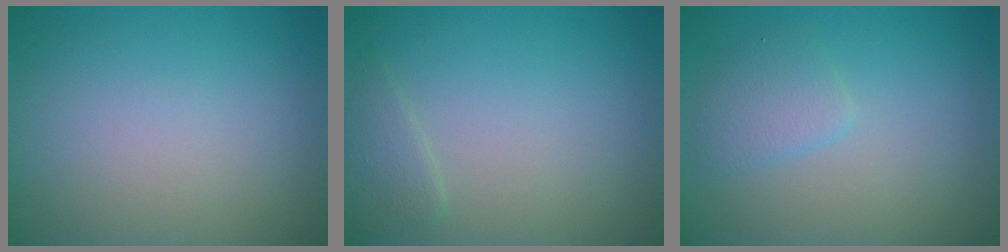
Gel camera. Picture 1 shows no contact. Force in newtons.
{"total": 1.4, "press": 1.3, "slide": 0.1}
{"total": 1.9, "press": 1.9, "slide": 0.0}